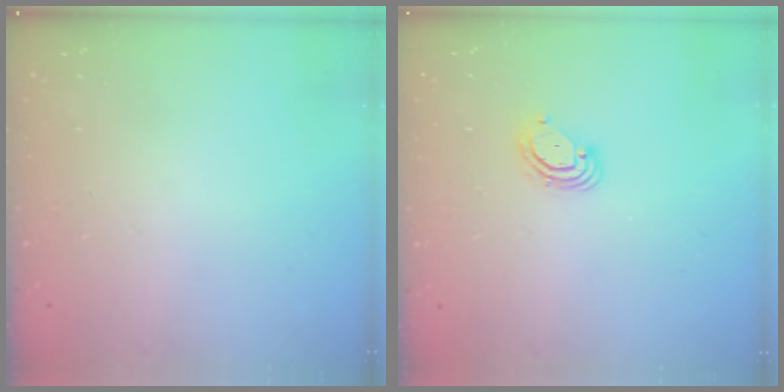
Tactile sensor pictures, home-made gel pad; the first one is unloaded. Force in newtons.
{"total": 4.4, "press": 4.4, "slide": 0.4}